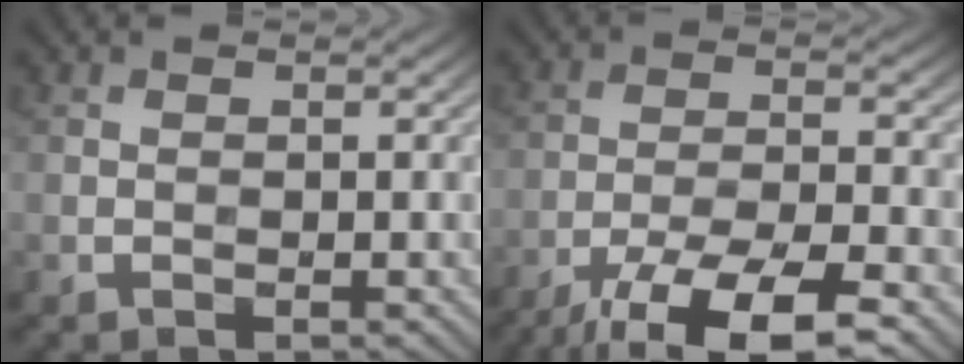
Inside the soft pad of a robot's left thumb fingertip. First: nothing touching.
{"total": 11.7, "force": [-8.5, 2.5, 7.6], "torque": [-0.143, -0.009, -0.143]}